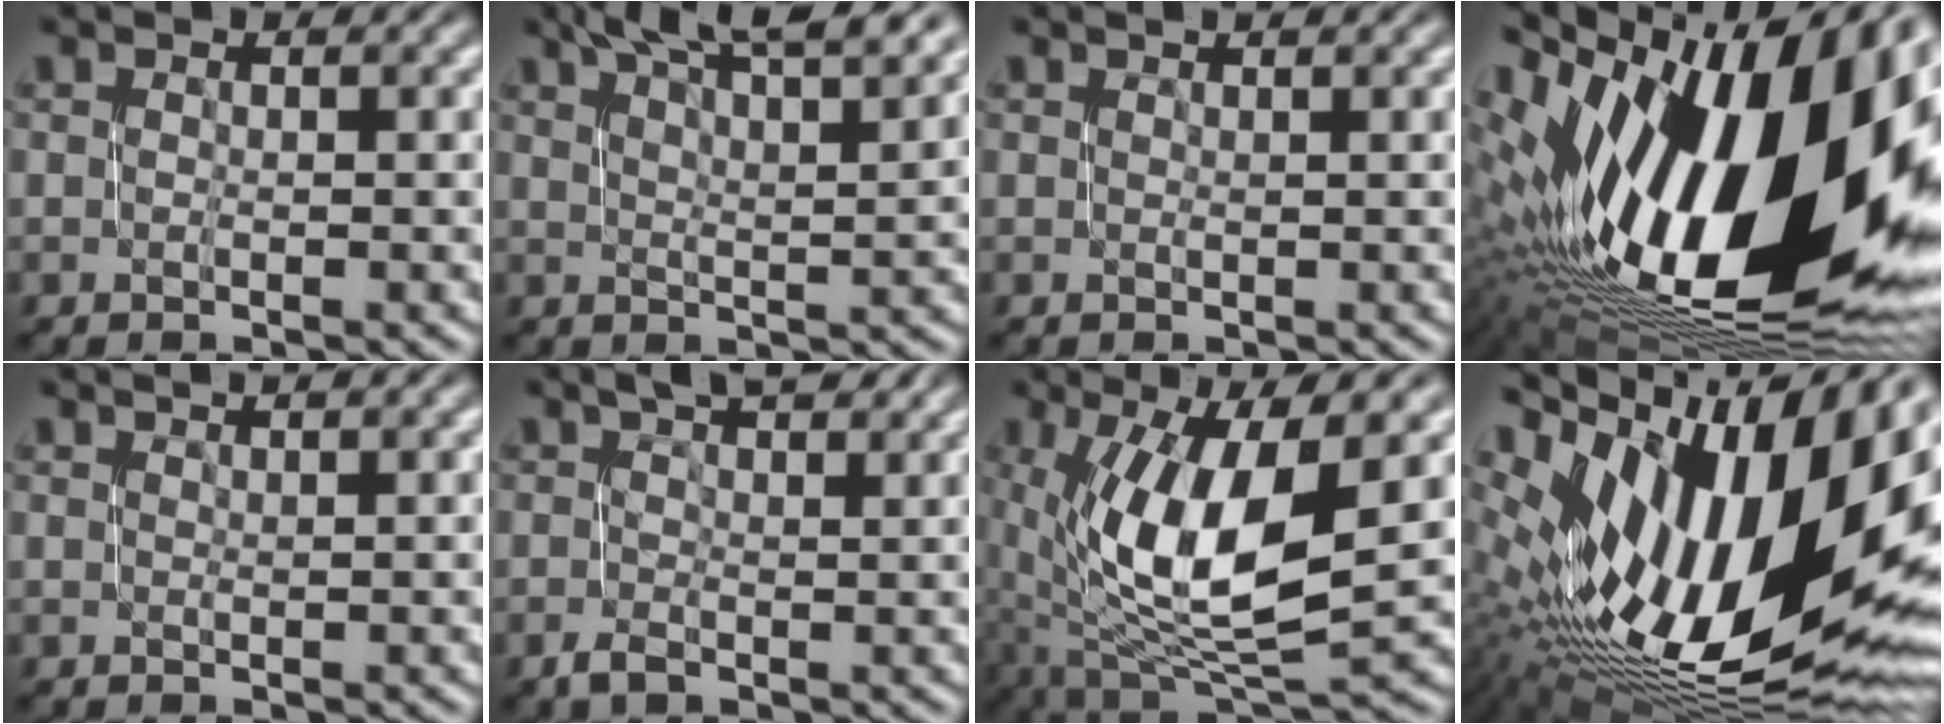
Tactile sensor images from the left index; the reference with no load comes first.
{"total": 10.2, "force": [7.9, 2.1, 6.2], "torque": [-0.070, 0.023, 0.084]}
{"total": 0.0}
{"total": 21.4, "force": [2.4, 11.1, 18.1], "torque": [-0.335, -0.011, 0.035]}
{"total": 0.8, "force": [0.7, 0.1, 0.5], "torque": [-0.004, 0.003, 0.006]}
{"total": 3.6, "force": [1.2, 1.6, 2.9], "torque": [-0.048, 0.010, 0.009]}
{"total": 10.7, "force": [1.4, 4.3, 9.7], "torque": [-0.180, -0.012, 0.032]}
{"total": 19.8, "force": [4.1, 10.3, 16.4], "torque": [-0.290, 0.016, 0.065]}